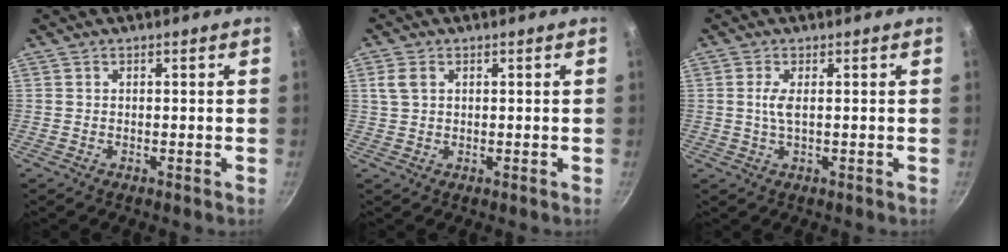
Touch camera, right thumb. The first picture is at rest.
{"total": 2.9, "force": [1.0, 2.0, 1.9], "torque": [-0.034, 0.003, 0.019]}
{"total": 2.6, "force": [0.4, 0.7, 2.5], "torque": [-0.059, 0.000, 0.007]}